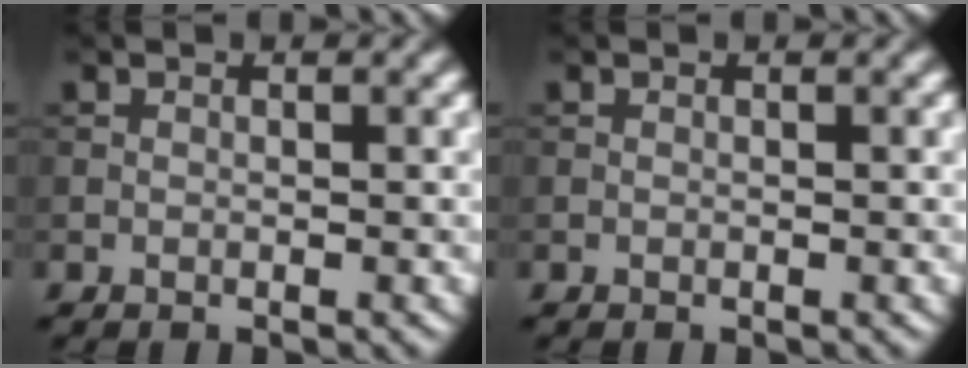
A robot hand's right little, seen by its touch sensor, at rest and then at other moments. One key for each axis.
{"total": 0.0}